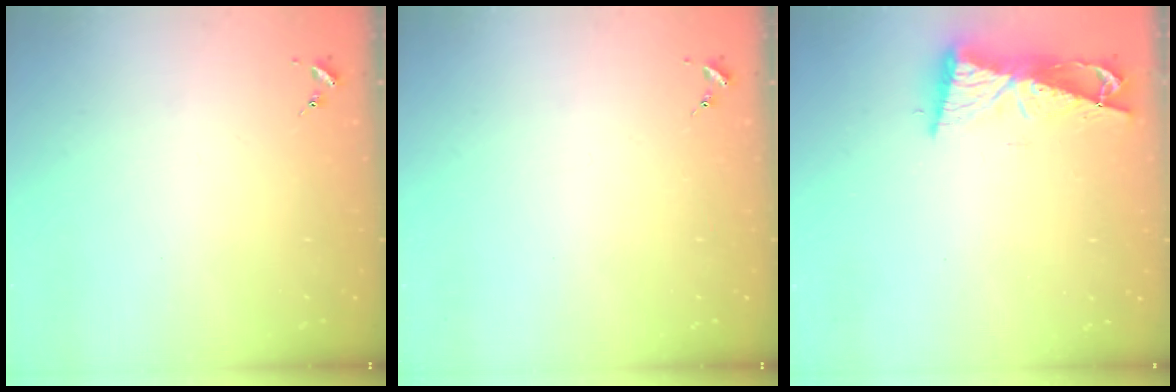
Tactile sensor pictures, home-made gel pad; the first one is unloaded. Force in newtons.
{"total": 0.0}
{"total": 8.5, "press": 8.4, "slide": 1.0}